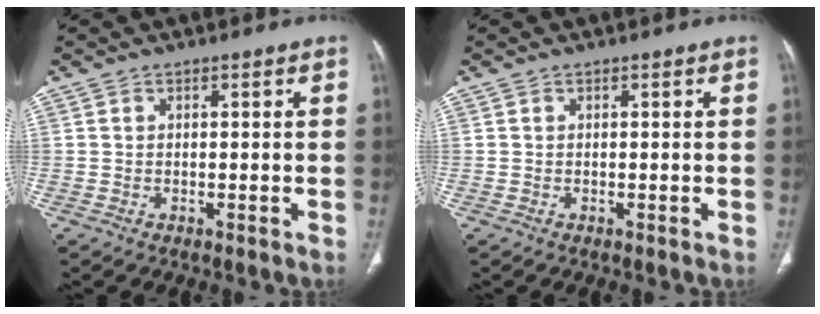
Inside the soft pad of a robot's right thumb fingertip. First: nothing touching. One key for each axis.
{"total": 0.0}